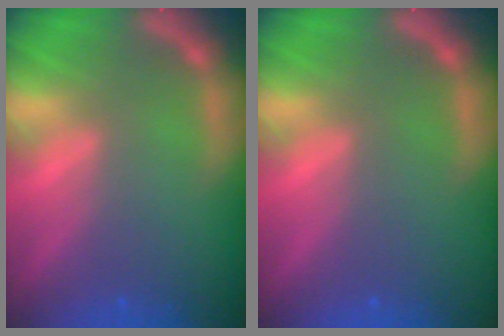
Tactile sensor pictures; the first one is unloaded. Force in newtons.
{"total": 0.0}